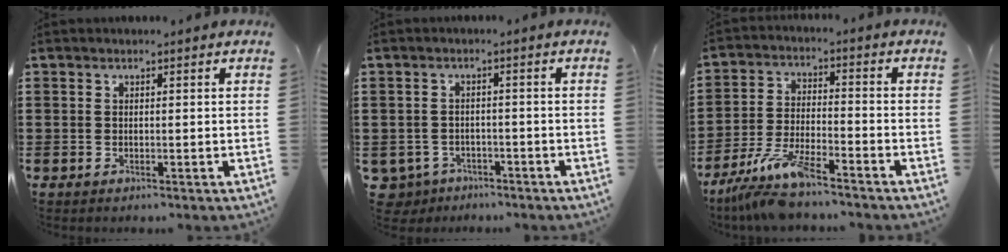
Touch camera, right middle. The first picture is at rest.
{"total": 2.5, "force": [-2.3, 0.9, -0.1], "torque": [-0.016, -0.005, -0.054]}
{"total": 8.8, "force": [-7.2, 1.2, 4.9], "torque": [-0.110, -0.005, -0.141]}